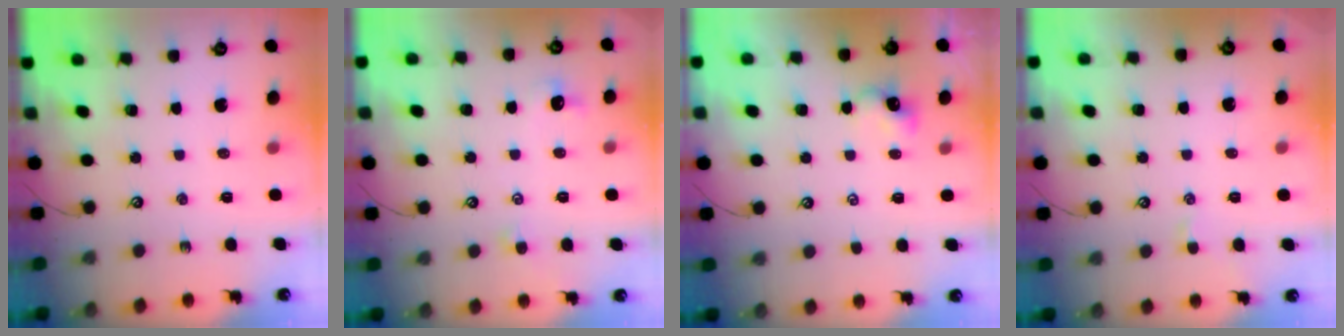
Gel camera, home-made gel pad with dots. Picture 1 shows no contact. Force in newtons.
{"total": 0.8, "press": 0.7, "slide": 0.4}
{"total": 2.1, "press": 2.1, "slide": 0.2}
{"total": 0.6, "press": 0.3, "slide": 0.5}